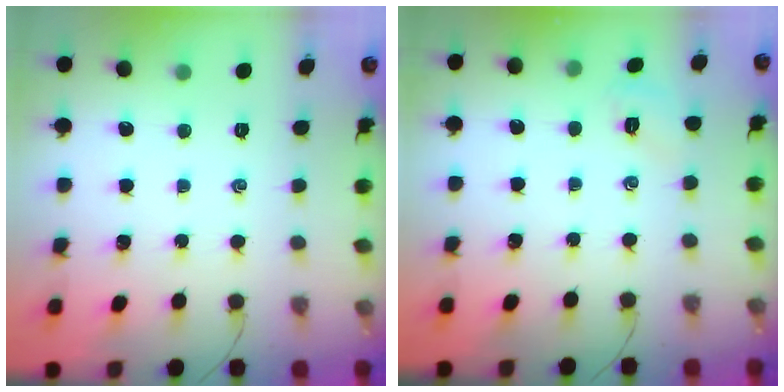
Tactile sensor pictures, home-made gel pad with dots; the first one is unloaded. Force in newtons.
{"total": 3.3, "press": 3.1, "slide": 0.8}